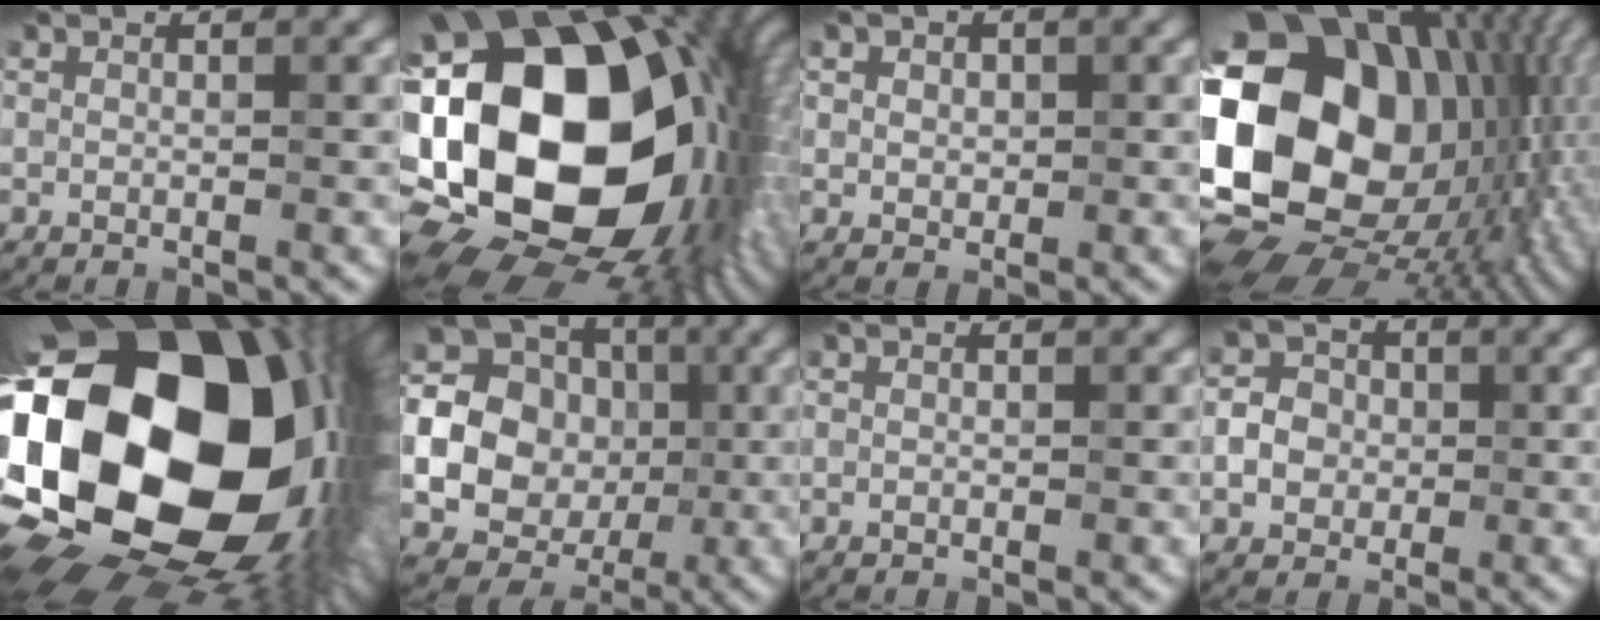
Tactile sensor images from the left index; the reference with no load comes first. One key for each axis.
{"total": 23.5, "fx": 1.2, "fy": 16.7, "fz": 16.6, "tx": -0.316, "ty": -0.025, "tz": 0.011}
{"total": 1.7, "fx": 0.7, "fy": 1.5, "fz": 0.5, "tx": -0.001, "ty": 0.006, "tz": 0.007}
{"total": 22.7, "fx": -0.3, "fy": 17.1, "fz": 15.0, "tx": -0.308, "ty": -0.037, "tz": 0.003}
{"total": 23.6, "fx": -1.4, "fy": 16.4, "fz": 16.9, "tx": -0.330, "ty": -0.060, "tz": -0.024}
{"total": 21.3, "fx": 0.8, "fy": 19.9, "fz": 7.5, "tx": -0.167, "ty": 0.008, "tz": -0.025}
{"total": 0.0}
{"total": 2.7, "fx": -0.3, "fy": 2.5, "fz": 1.0, "tx": -0.013, "ty": 0.002, "tz": -0.009}